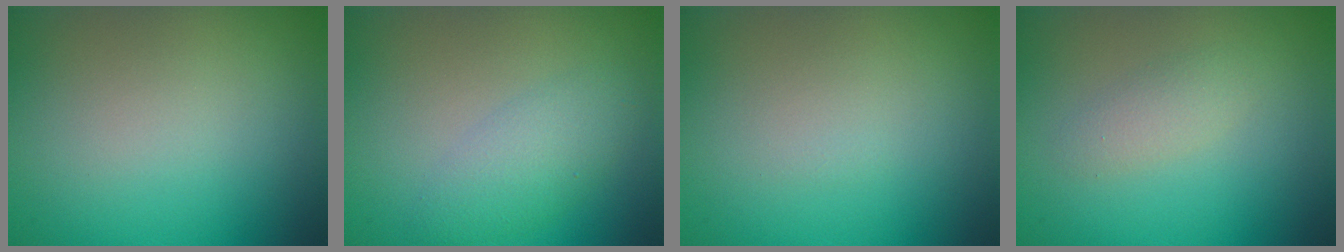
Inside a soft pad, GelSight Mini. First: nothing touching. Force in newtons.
{"total": 2.7, "press": 2.7, "slide": 0.0}
{"total": 0.0}
{"total": 1.4, "press": 1.4, "slide": 0.1}